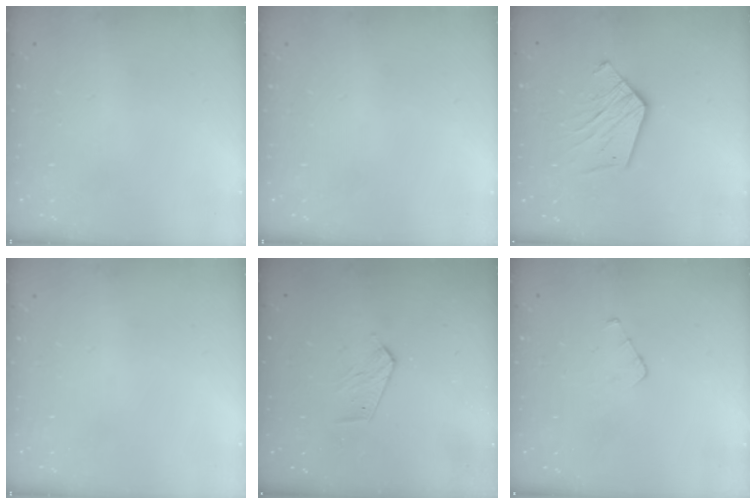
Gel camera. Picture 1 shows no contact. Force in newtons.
{"total": 0.0}
{"total": 10.4, "press": 10.4, "slide": 0.5}
{"total": 0.0}
{"total": 4.8, "press": 4.8, "slide": 0.5}
{"total": 2.9, "press": 2.9, "slide": 0.3}